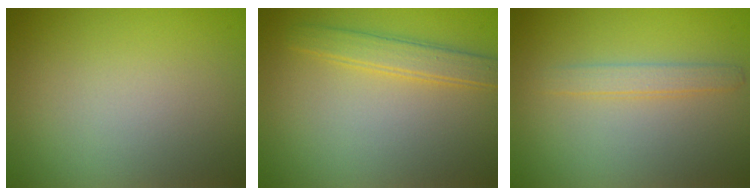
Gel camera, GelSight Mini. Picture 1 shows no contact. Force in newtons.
{"total": 2.6, "press": 2.6, "slide": 0.1}
{"total": 1.8, "press": 1.8, "slide": 0.0}